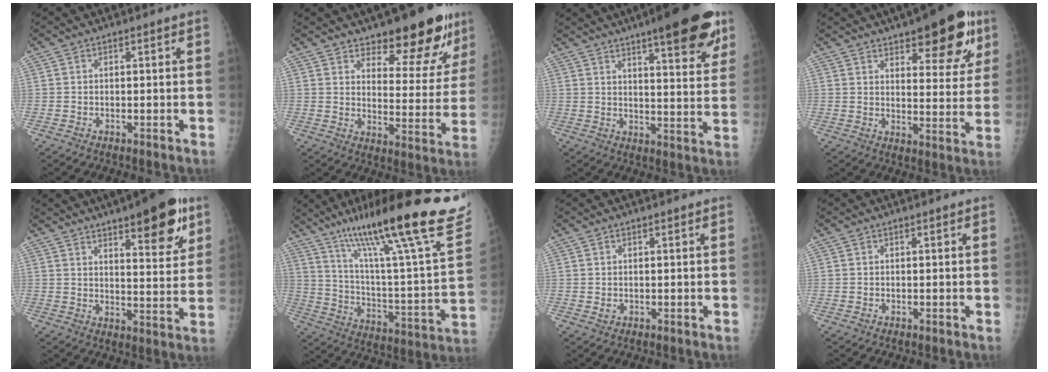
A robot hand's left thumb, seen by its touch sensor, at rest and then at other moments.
{"total": 15.8, "force": [11.1, 6.1, 9.5], "torque": [-0.069, -0.080, 0.155]}
{"total": 18.3, "force": [11.7, 4.0, 13.4], "torque": [-0.156, -0.044, 0.156]}
{"total": 16.3, "force": [9.4, 6.0, 11.9], "torque": [-0.117, -0.035, 0.130]}
{"total": 14.2, "force": [8.4, 4.1, 10.7], "torque": [-0.116, -0.041, 0.118]}
{"total": 33.6, "force": [22.5, 5.1, 24.5], "torque": [-0.340, -0.065, 0.341]}
{"total": 0.9, "force": [0.3, 0.5, 0.6], "torque": [-0.007, -0.003, 0.011]}
{"total": 0.0}